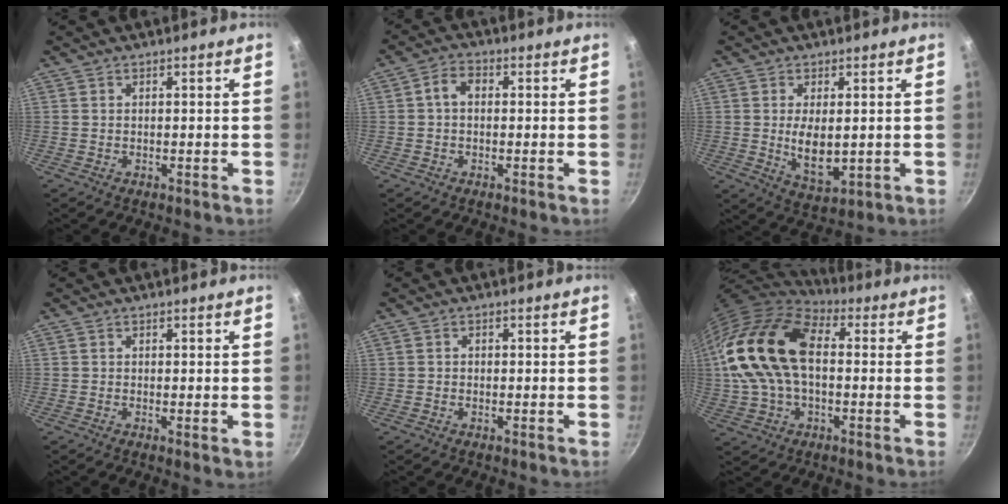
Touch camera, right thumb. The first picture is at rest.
{"total": 3.7, "force": [0.1, 2.7, 2.6], "torque": [-0.044, 0.012, -0.005]}
{"total": 7.6, "force": [0.1, 3.7, 6.7], "torque": [-0.112, -0.012, 0.016]}
{"total": 0.9, "force": [0.1, 0.3, 0.9], "torque": [-0.013, -0.008, -0.003]}
{"total": 0.8, "force": [-0.2, 0.7, 0.3], "torque": [-0.005, 0.003, -0.004]}
{"total": 21.6, "force": [2.2, 13.3, 17.0], "torque": [-0.333, 0.025, 0.033]}